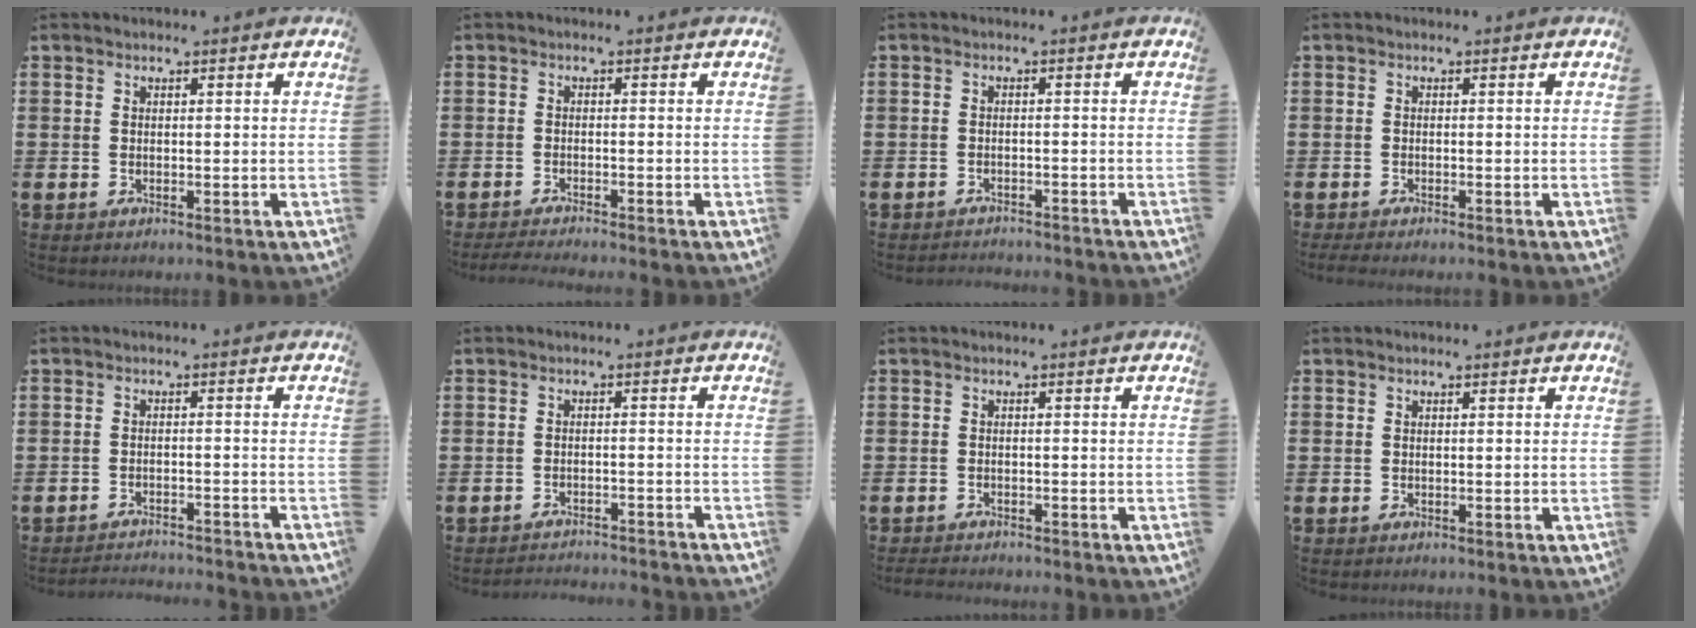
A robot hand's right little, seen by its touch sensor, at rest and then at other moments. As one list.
[{"total": 1.4, "force": [-1.2, -0.1, 0.7], "torque": [-0.009, 0.000, -0.024]}, {"total": 1.3, "force": [-1.3, -0.1, -0.1], "torque": [-0.001, 0.004, -0.028]}, {"total": 0.8, "force": [-0.6, 0.0, 0.6], "torque": [-0.009, -0.002, -0.011]}, {"total": 2.0, "force": [-2.0, -0.2, 0.0], "torque": [-0.003, 0.005, -0.044]}, {"total": 1.8, "force": [-1.8, -0.2, -0.1], "torque": [-0.001, 0.005, -0.037]}, {"total": 1.0, "force": [-1.0, 0.1, 0.2], "torque": [-0.006, 0.000, -0.020]}, {"total": 0.0}]